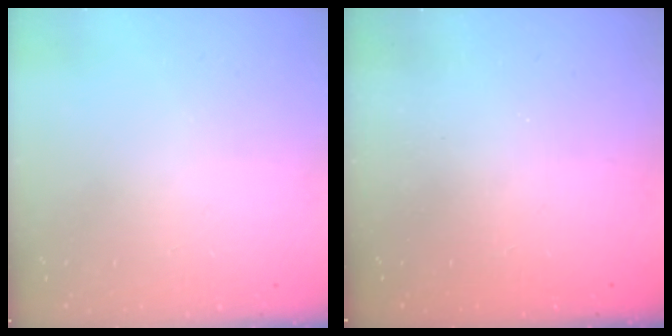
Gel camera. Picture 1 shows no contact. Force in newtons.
{"total": 2.3, "press": 2.2, "slide": 0.8}